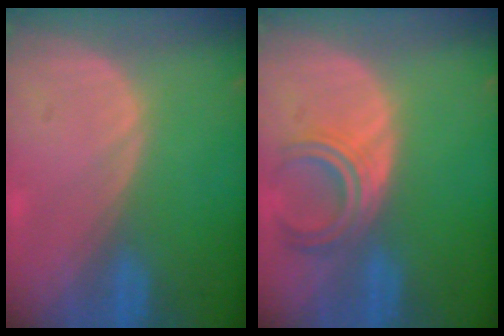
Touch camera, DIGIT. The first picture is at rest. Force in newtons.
{"total": 4.7, "press": 4.7, "slide": 0.4}